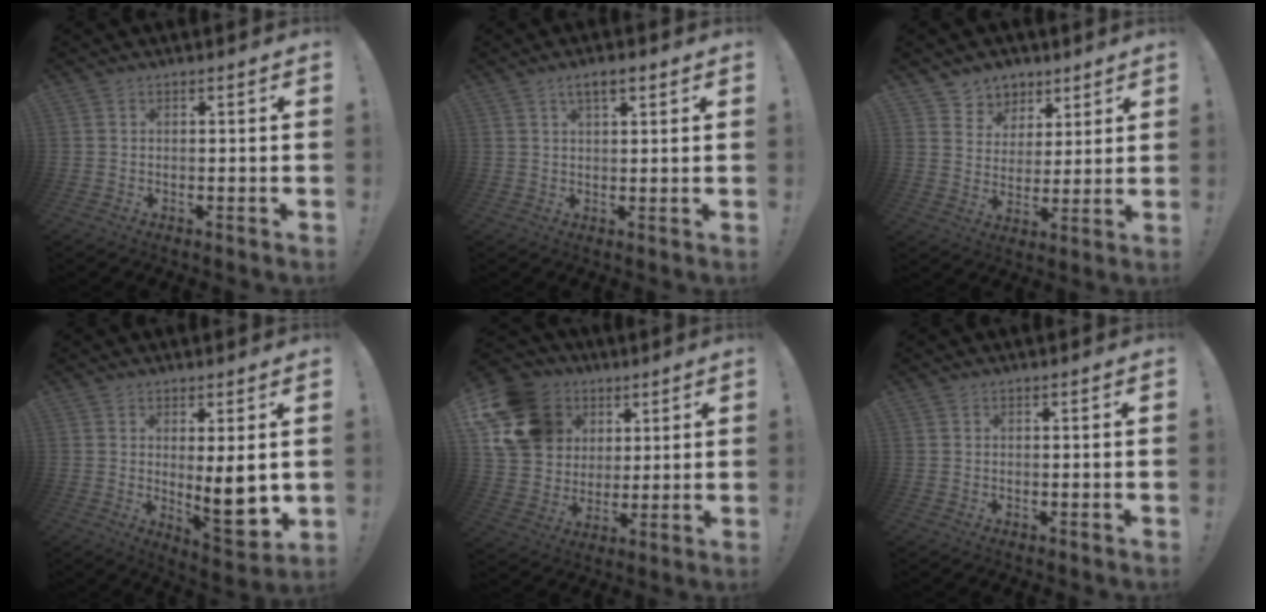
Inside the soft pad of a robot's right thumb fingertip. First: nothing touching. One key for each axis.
{"total": 4.5, "fx": 2.4, "fy": 1.6, "fz": 3.4, "tx": -0.054, "ty": -0.007, "tz": 0.039}
{"total": 7.0, "fx": 4.3, "fy": 5.6, "fz": 0.3, "tx": 0.001, "ty": -0.044, "tz": 0.084}
{"total": 10.4, "fx": 0.6, "fy": 2.5, "fz": 10.0, "tx": -0.133, "ty": -0.026, "tz": 0.011}
{"total": 19.1, "fx": 7.0, "fy": 15.7, "fz": 8.4, "tx": -0.148, "ty": -0.027, "tz": 0.154}
{"total": 0.0}